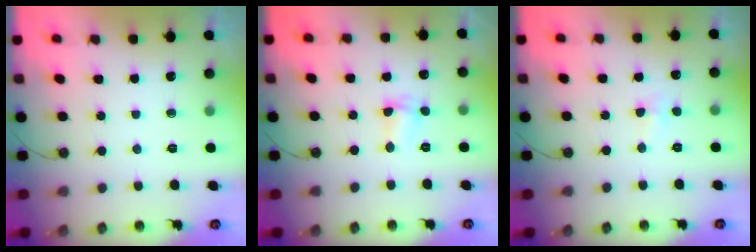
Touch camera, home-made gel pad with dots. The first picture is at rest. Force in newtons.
{"total": 2.5, "press": 2.5, "slide": 0.5}
{"total": 4.0, "press": 2.2, "slide": 3.4}